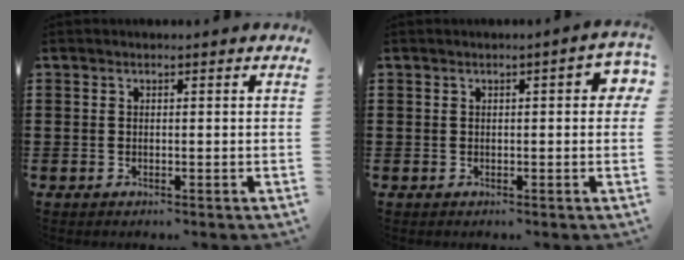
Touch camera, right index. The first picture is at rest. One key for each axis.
{"total": 2.2, "fx": 0.2, "fy": 0.5, "fz": 2.2, "tx": -0.032, "ty": 0.001, "tz": -0.001}